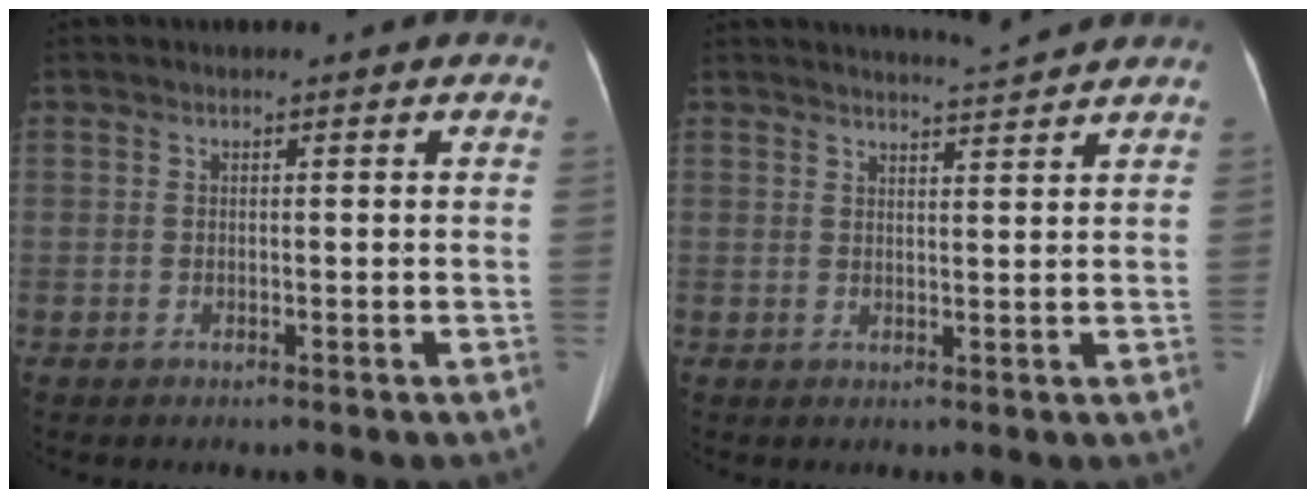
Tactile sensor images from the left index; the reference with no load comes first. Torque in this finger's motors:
{"motor_torque": [-0.01, -0.52, -0.01, 0.01]}